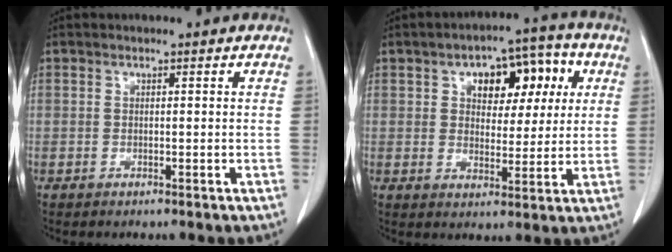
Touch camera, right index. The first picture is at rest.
{"total": 10.6, "force": [3.7, 5.8, 8.1], "torque": [-0.101, 0.036, 0.054]}